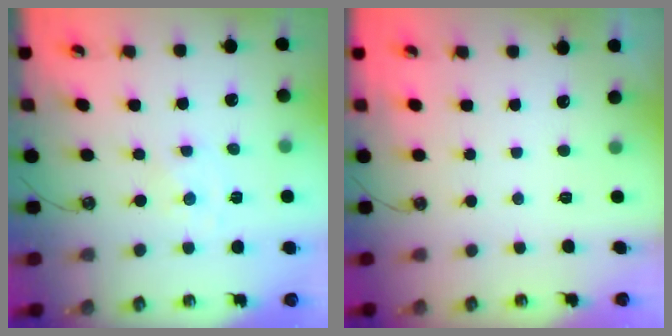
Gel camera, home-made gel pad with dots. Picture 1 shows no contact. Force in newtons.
{"total": 0.0}